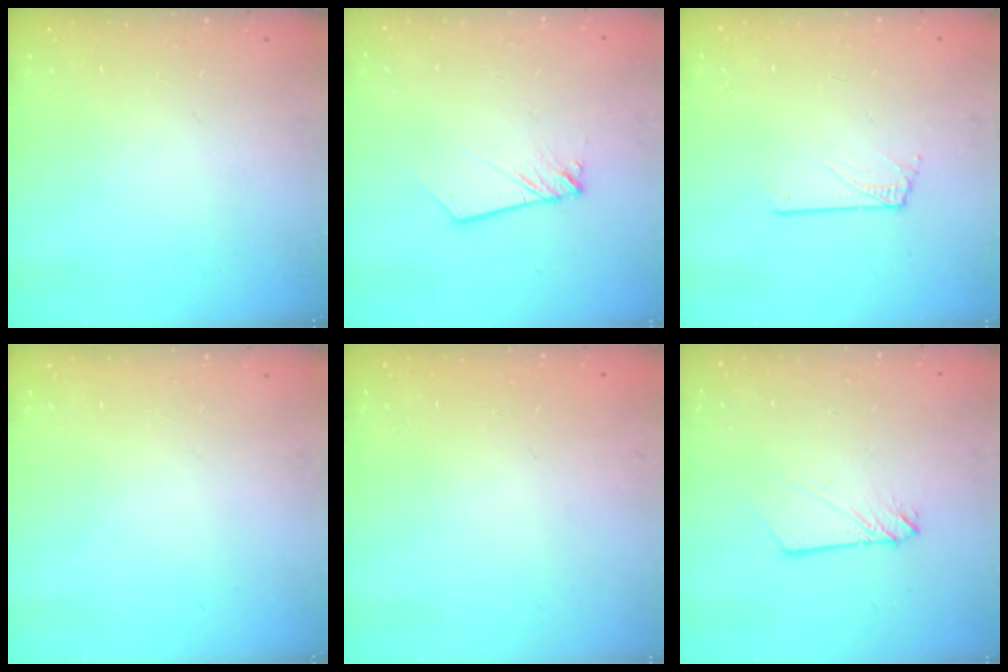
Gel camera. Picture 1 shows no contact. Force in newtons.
{"total": 2.0, "press": 2.0, "slide": 0.2}
{"total": 0.6, "press": 0.6, "slide": 0.1}
{"total": 0.0}
{"total": 0.0}
{"total": 2.9, "press": 2.9, "slide": 0.4}